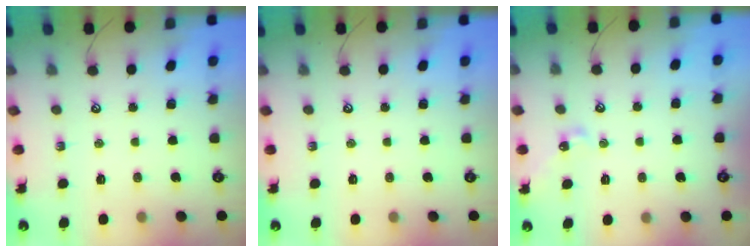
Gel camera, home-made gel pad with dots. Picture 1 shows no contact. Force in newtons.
{"total": 0.0}
{"total": 5.5, "press": 5.5, "slide": 0.0}